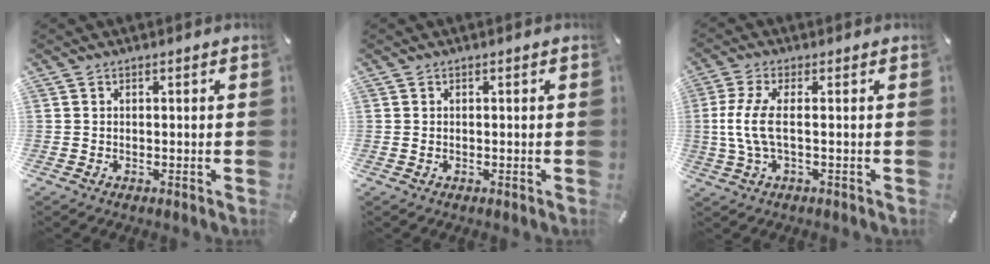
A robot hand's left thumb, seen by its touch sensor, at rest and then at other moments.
{"total": 0.9, "force": [-0.2, 0.6, 0.6], "torque": [-0.012, 0.002, -0.004]}
{"total": 7.7, "force": [-0.2, 2.3, 7.3], "torque": [-0.163, -0.015, -0.008]}